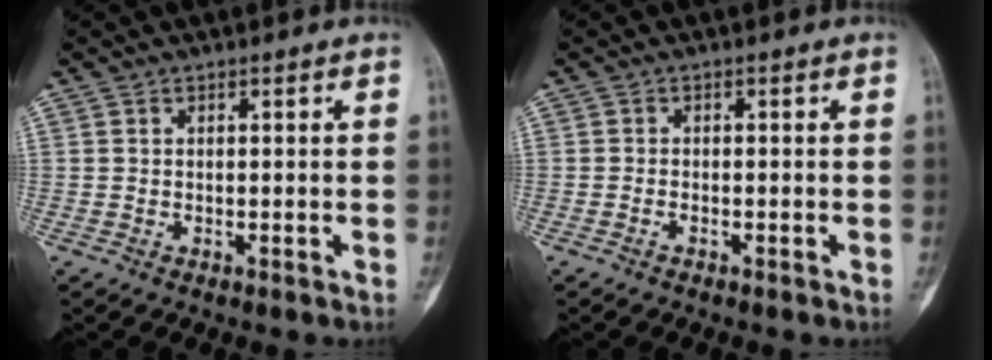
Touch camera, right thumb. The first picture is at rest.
{"total": 0.6, "force": [-0.5, 0.3, 0.2], "torque": [-0.002, 0.001, -0.011]}